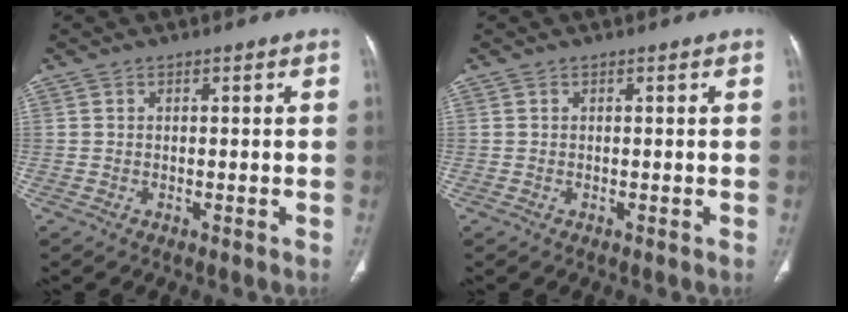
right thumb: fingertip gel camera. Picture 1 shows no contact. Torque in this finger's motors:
{"motor_torque": [0.00, 0.00, 0.00, 0.00, 0.02]}